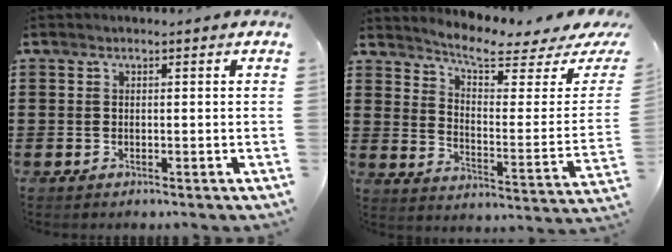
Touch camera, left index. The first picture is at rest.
{"total": 5.5, "force": [4.5, 0.9, 3.0], "torque": [-0.068, -0.038, 0.067]}